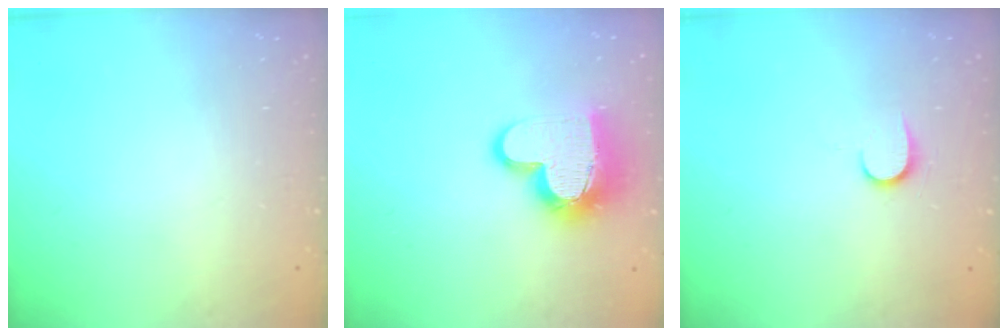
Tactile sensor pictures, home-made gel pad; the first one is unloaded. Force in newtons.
{"total": 14.7, "press": 14.6, "slide": 1.2}
{"total": 6.9, "press": 6.9, "slide": 0.8}